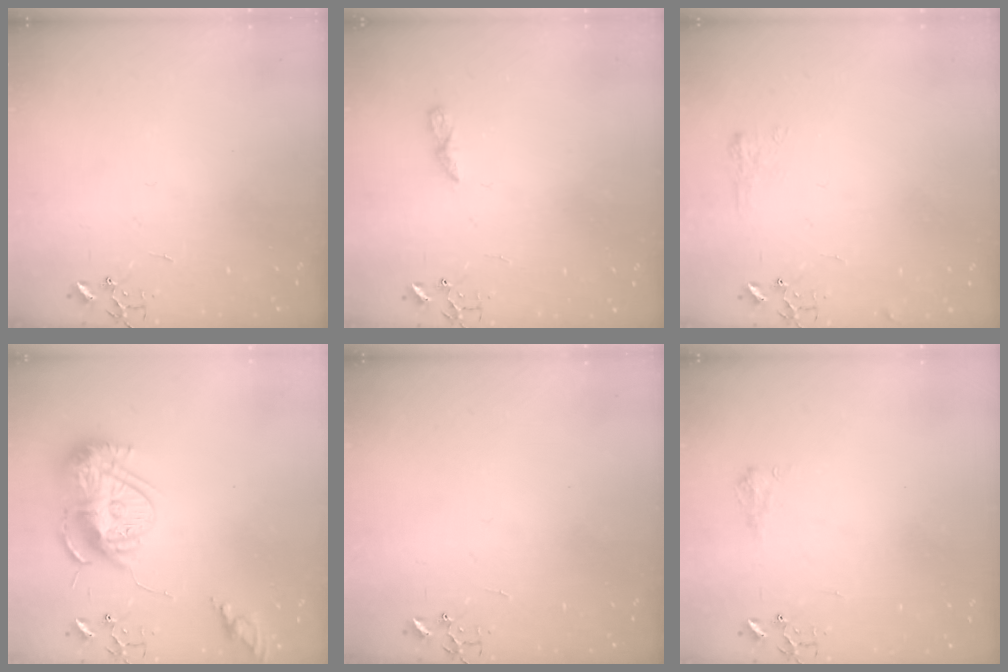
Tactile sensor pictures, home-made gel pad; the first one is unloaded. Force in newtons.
{"total": 5.5, "press": 5.4, "slide": 0.4}
{"total": 6.4, "press": 6.3, "slide": 0.8}
{"total": 15.2, "press": 15.2, "slide": 1.4}
{"total": 0.0}
{"total": 6.8, "press": 6.8, "slide": 0.8}